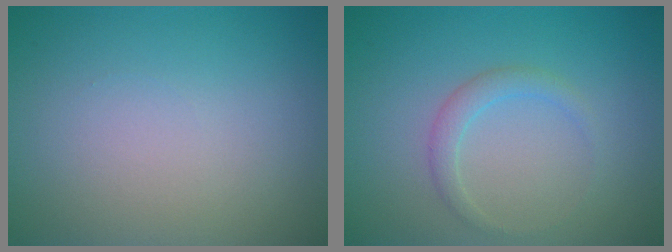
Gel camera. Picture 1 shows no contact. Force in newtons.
{"total": 1.5, "press": 1.5, "slide": 0.1}